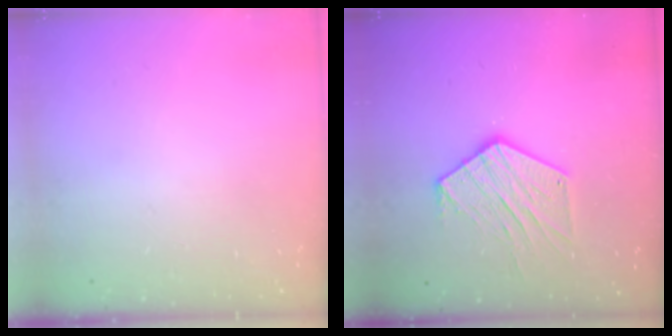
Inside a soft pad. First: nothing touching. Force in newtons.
{"total": 12.6, "press": 12.6, "slide": 0.7}